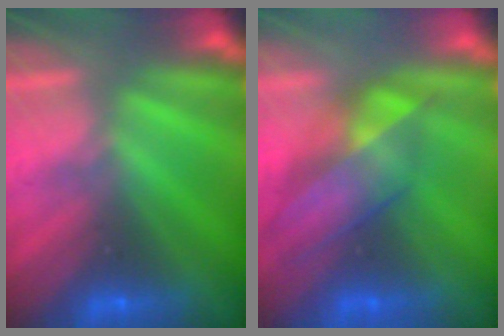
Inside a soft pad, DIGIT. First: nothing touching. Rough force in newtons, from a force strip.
{"total": 4.3}